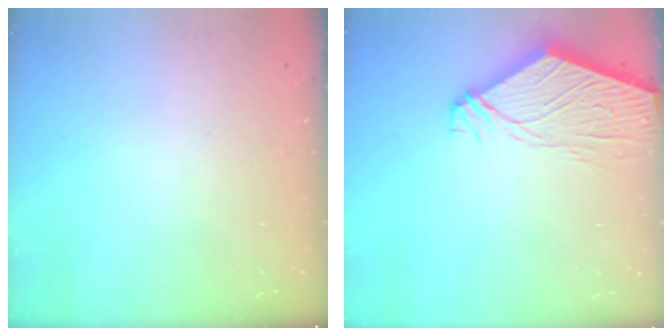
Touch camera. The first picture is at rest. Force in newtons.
{"total": 11.1, "press": 11.0, "slide": 1.5}